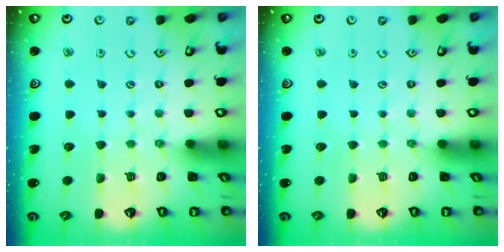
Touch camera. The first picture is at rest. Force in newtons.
{"total": 0.0}